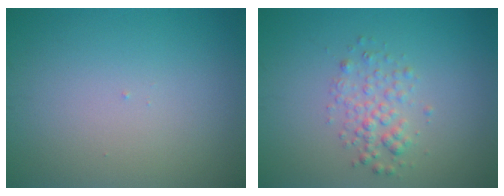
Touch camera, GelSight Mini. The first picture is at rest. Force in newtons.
{"total": 2.2, "press": 2.2, "slide": 0.1}